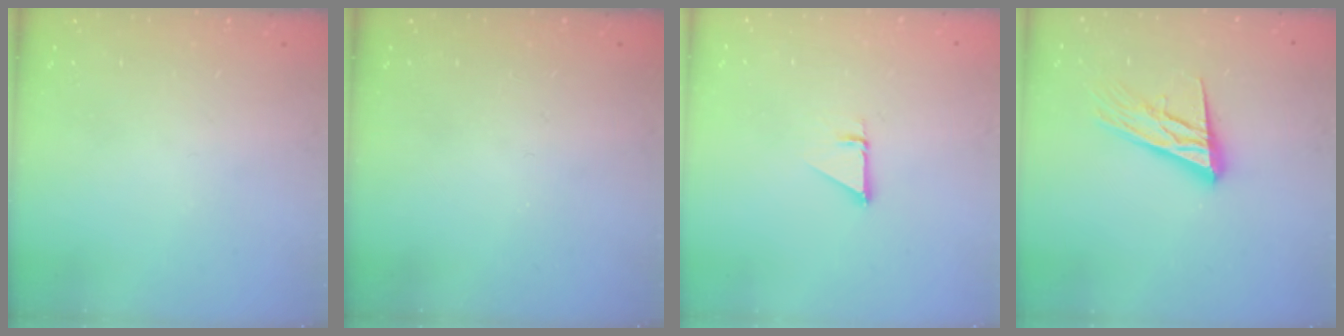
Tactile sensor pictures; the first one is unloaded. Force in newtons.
{"total": 0.0}
{"total": 1.0, "press": 1.0, "slide": 0.1}
{"total": 15.6, "press": 15.1, "slide": 3.7}